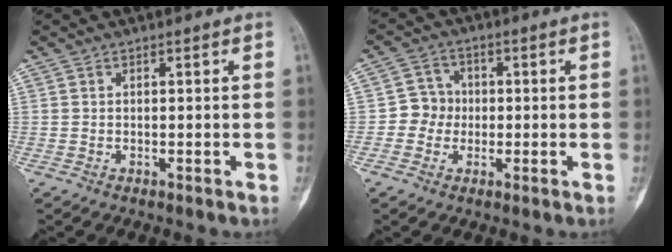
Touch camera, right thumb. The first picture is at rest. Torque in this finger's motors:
{"motor_torque": [0.17, 0.38, 0.18, -0.46, -0.03]}